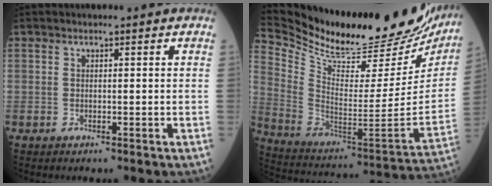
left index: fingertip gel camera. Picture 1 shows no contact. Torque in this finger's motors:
{"motor_torque": [0.90, -1.23, 0.11, 0.01]}